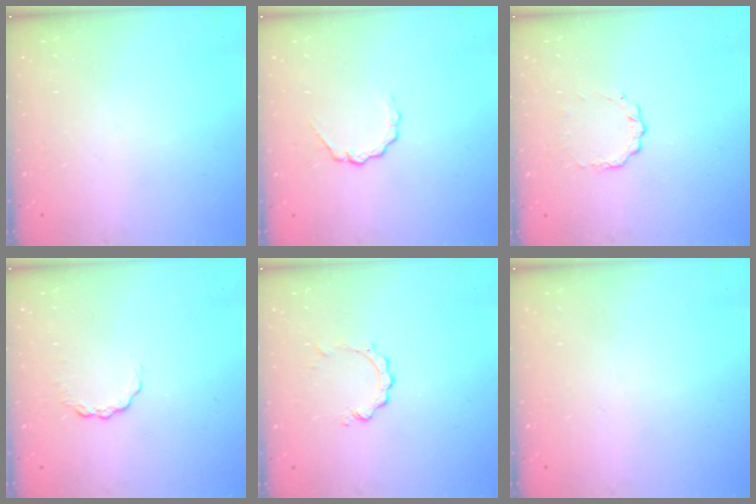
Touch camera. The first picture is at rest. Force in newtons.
{"total": 4.3, "press": 4.3, "slide": 0.4}
{"total": 4.5, "press": 4.5, "slide": 0.3}
{"total": 3.8, "press": 3.8, "slide": 0.5}
{"total": 2.1, "press": 2.1, "slide": 0.2}
{"total": 1.4, "press": 1.4, "slide": 0.1}